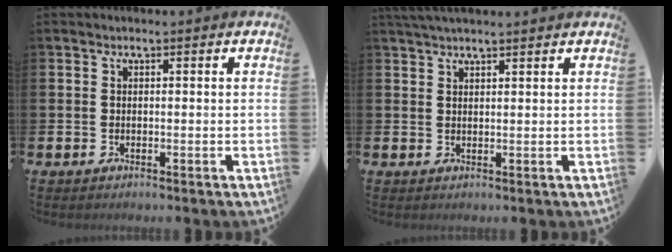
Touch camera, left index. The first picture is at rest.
{"total": 2.2, "force": [2.1, 0.0, 0.6], "torque": [-0.016, -0.004, 0.039]}